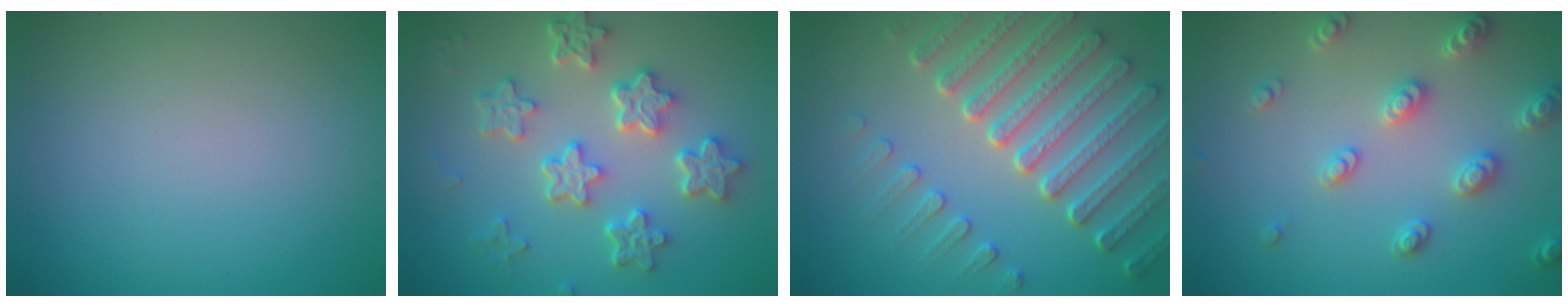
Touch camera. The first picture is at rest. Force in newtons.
{"total": 5.9, "press": 4.7, "slide": 3.6}
{"total": 7.3, "press": 5.6, "slide": 4.6}
{"total": 3.4, "press": 3.2, "slide": 1.0}